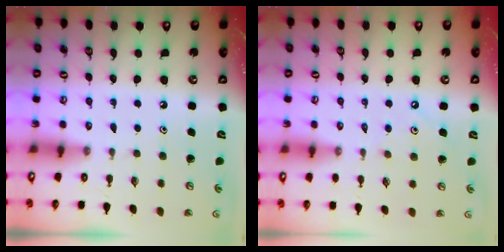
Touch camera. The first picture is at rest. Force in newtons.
{"total": 2.8, "press": 2.8, "slide": 0.4}